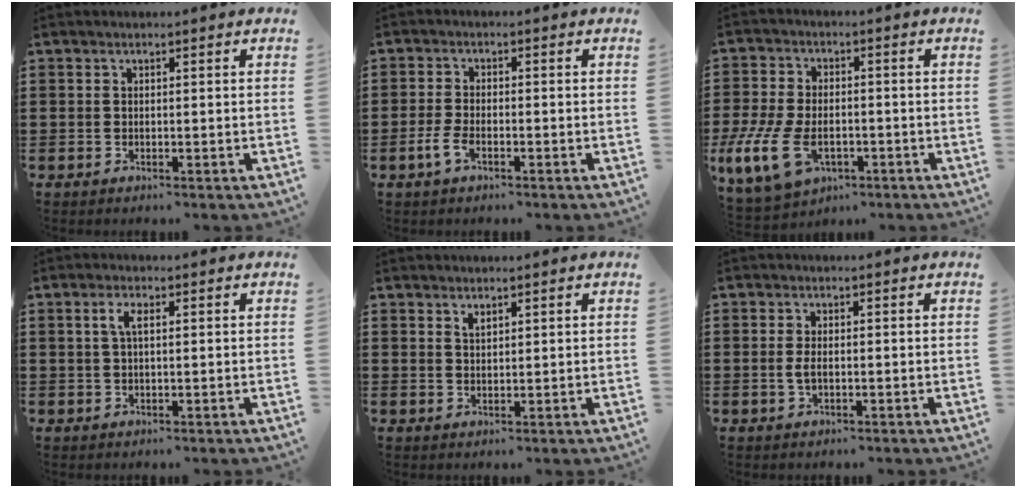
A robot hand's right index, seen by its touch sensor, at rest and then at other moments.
{"total": 3.0, "force": [-1.5, 1.2, 2.2], "torque": [-0.060, -0.004, -0.035]}
{"total": 8.1, "force": [-2.2, 4.4, 6.4], "torque": [-0.164, -0.013, -0.043]}
{"total": 2.6, "force": [0.6, 0.8, 2.4], "torque": [-0.049, 0.007, 0.008]}
{"total": 1.3, "force": [1.1, 0.5, 0.6], "torque": [-0.013, 0.002, 0.020]}
{"total": 1.9, "force": [-0.2, 0.7, 1.8], "torque": [-0.051, -0.007, -0.008]}